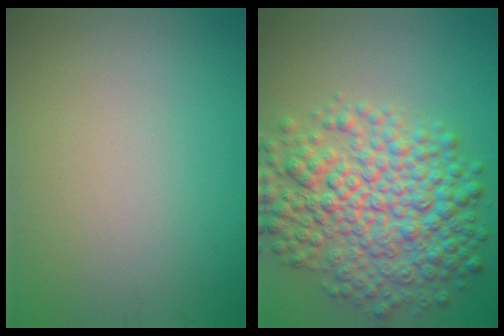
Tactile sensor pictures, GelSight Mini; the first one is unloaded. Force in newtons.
{"total": 8.7, "press": 8.7, "slide": 0.1}